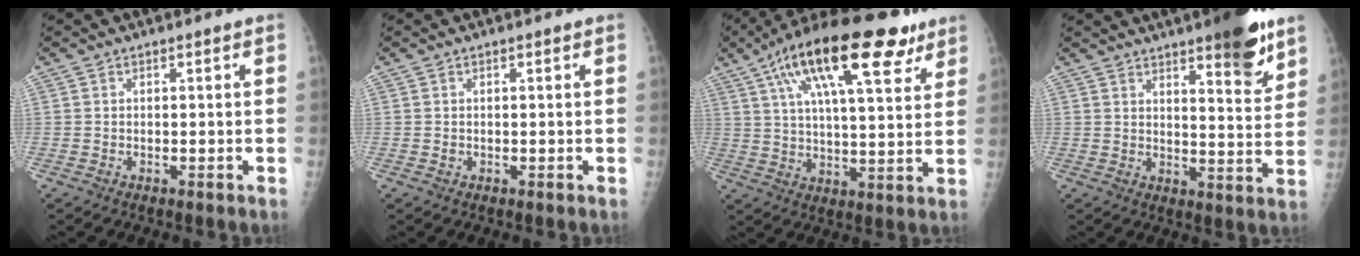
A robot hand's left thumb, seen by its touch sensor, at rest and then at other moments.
{"total": 0.6, "force": [0.2, 0.5, 0.3], "torque": [0.001, 0.000, 0.004]}
{"total": 22.7, "force": [12.1, 7.7, 17.6], "torque": [-0.278, -0.005, 0.194]}
{"total": 12.2, "force": [8.0, 2.9, 8.8], "torque": [-0.095, -0.048, 0.111]}